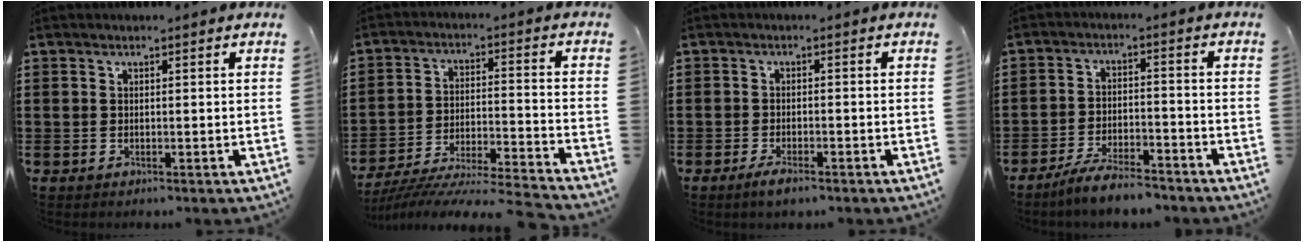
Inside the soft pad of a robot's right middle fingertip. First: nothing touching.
{"total": 7.0, "force": [-6.7, -0.1, 1.9], "torque": [-0.034, -0.009, -0.136]}
{"total": 2.4, "force": [-1.7, 0.6, 1.5], "torque": [-0.032, 0.001, -0.035]}
{"total": 5.6, "force": [-5.2, 0.5, 1.9], "torque": [-0.045, -0.002, -0.103]}